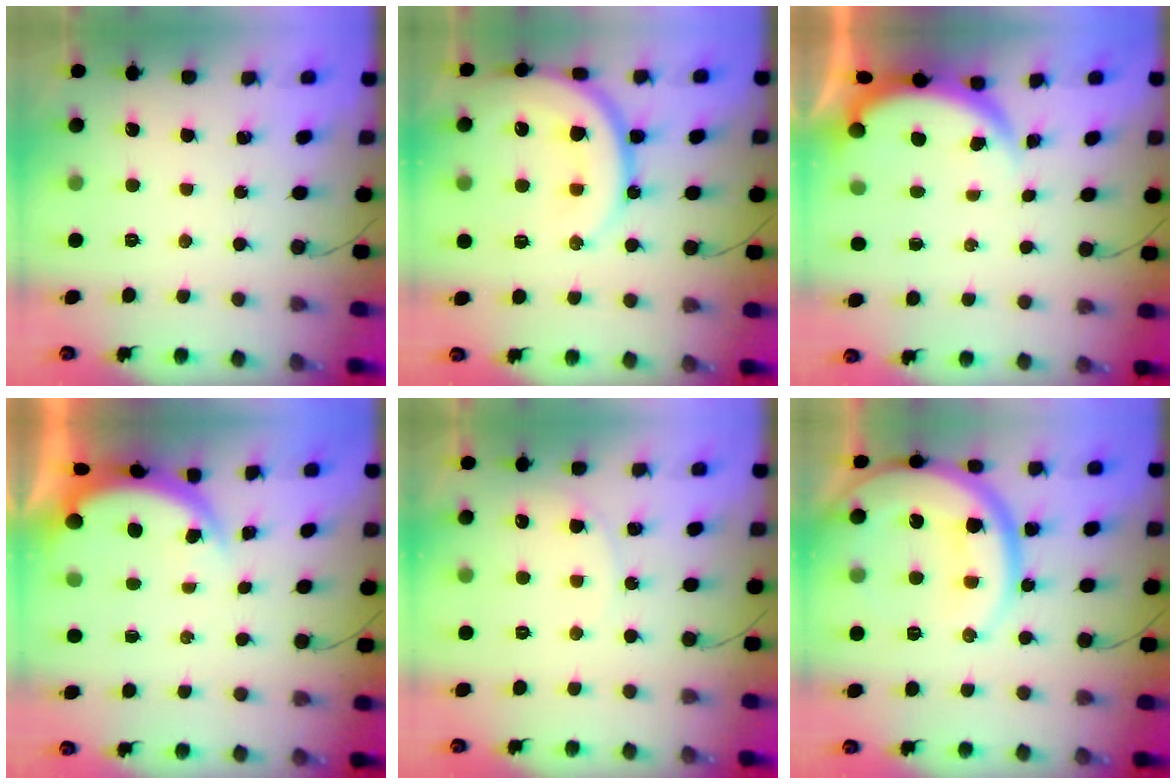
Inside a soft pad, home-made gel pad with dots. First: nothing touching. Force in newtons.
{"total": 17.8, "press": 17.7, "slide": 1.5}
{"total": 3.8, "press": 3.8, "slide": 0.1}
{"total": 4.6, "press": 4.5, "slide": 1.0}
{"total": 3.4, "press": 3.4, "slide": 0.2}
{"total": 21.4, "press": 21.3, "slide": 2.0}